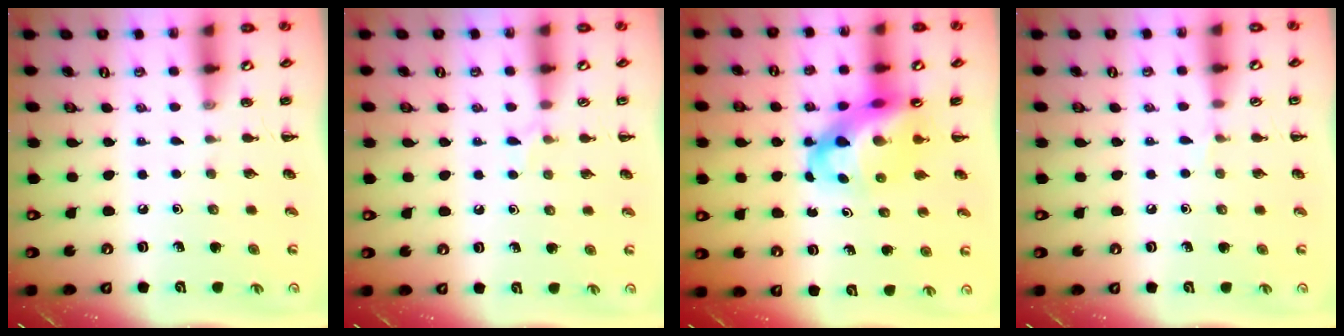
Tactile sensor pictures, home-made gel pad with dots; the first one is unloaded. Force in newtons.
{"total": 4.9, "press": 4.6, "slide": 1.6}
{"total": 11.8, "press": 11.4, "slide": 3.0}
{"total": 3.6, "press": 3.3, "slide": 1.3}